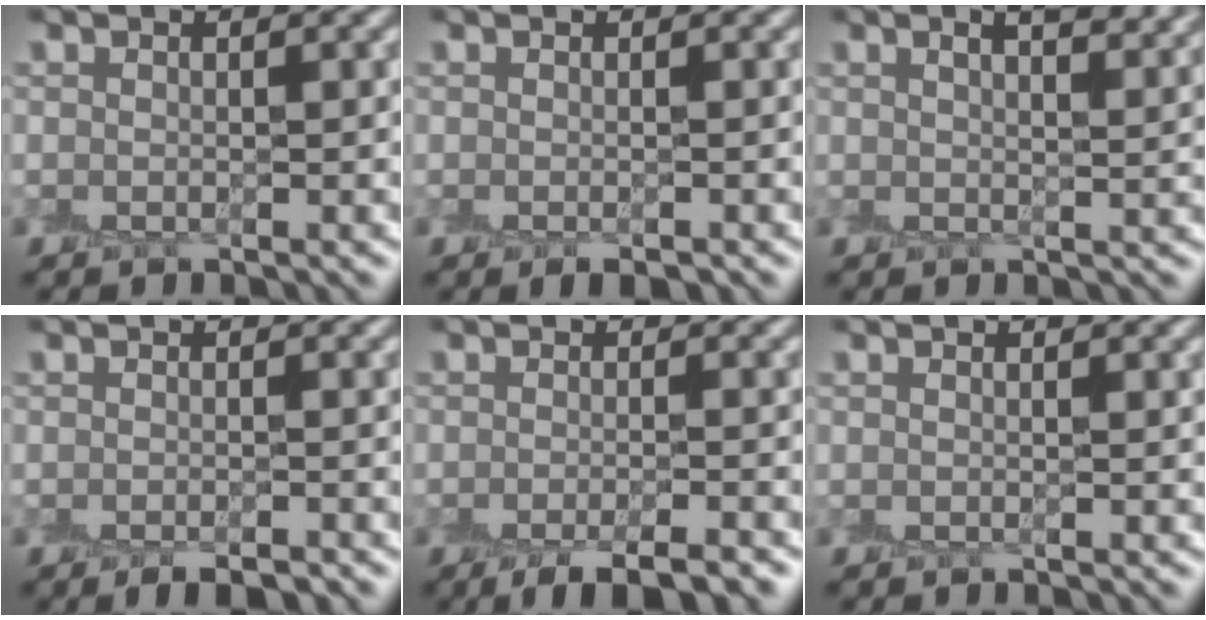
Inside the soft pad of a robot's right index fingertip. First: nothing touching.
{"total": 1.0, "force": [-0.3, 0.2, 1.0], "torque": [-0.012, -0.001, -0.003]}
{"total": 3.9, "force": [2.4, 1.1, 2.9], "torque": [-0.031, 0.011, 0.023]}
{"total": 2.0, "force": [-1.1, 0.5, 1.6], "torque": [-0.019, -0.002, -0.019]}
{"total": 4.4, "force": [-2.8, 1.0, 3.2], "torque": [-0.036, 0.000, -0.047]}
{"total": 0.0}